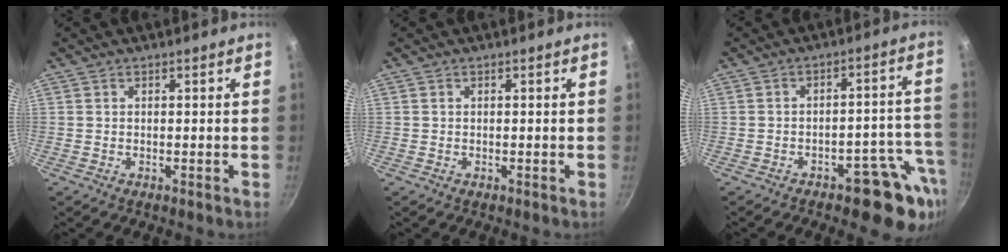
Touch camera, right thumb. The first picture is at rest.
{"total": 0.0}
{"total": 10.7, "force": [-5.9, 4.9, 7.4], "torque": [-0.028, 0.059, -0.073]}